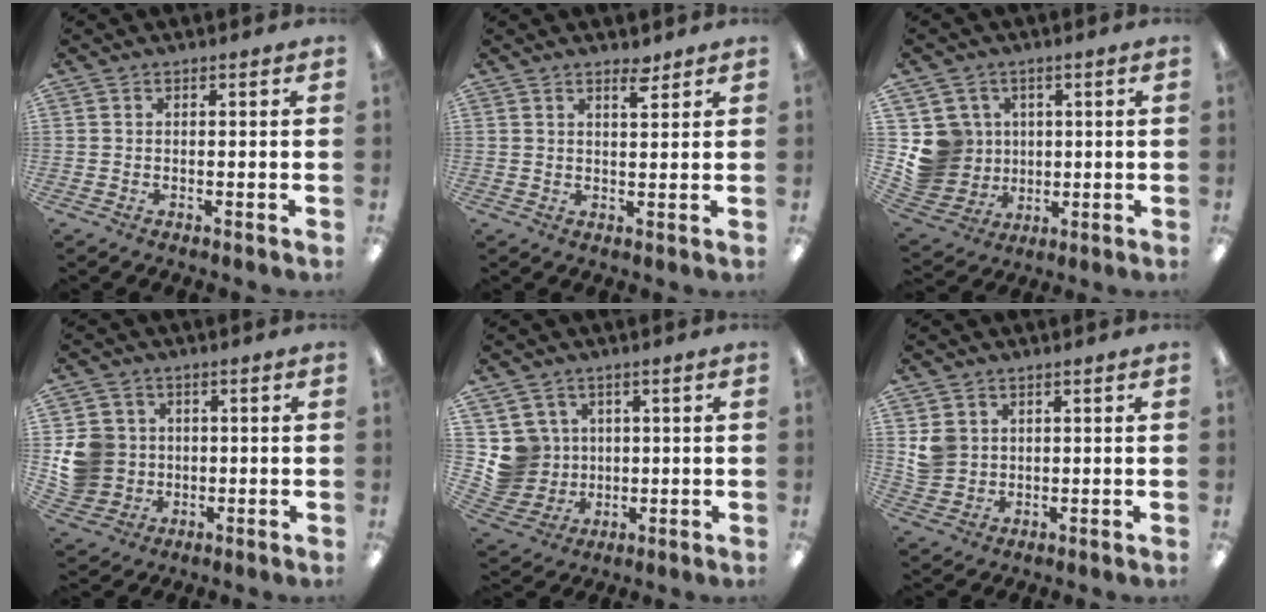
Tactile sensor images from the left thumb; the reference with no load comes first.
{"total": 3.2, "force": [2.6, 0.8, 1.7], "torque": [-0.015, -0.013, 0.042]}
{"total": 10.4, "force": [1.8, 10.1, 2.0], "torque": [-0.066, -0.006, 0.047]}
{"total": 10.3, "force": [0.7, 9.8, 3.0], "torque": [-0.081, 0.009, 0.024]}
{"total": 8.2, "force": [2.2, 7.9, 0.6], "torque": [-0.028, -0.007, 0.053]}
{"total": 5.2, "force": [1.9, 4.8, 1.0], "torque": [-0.016, 0.005, 0.036]}